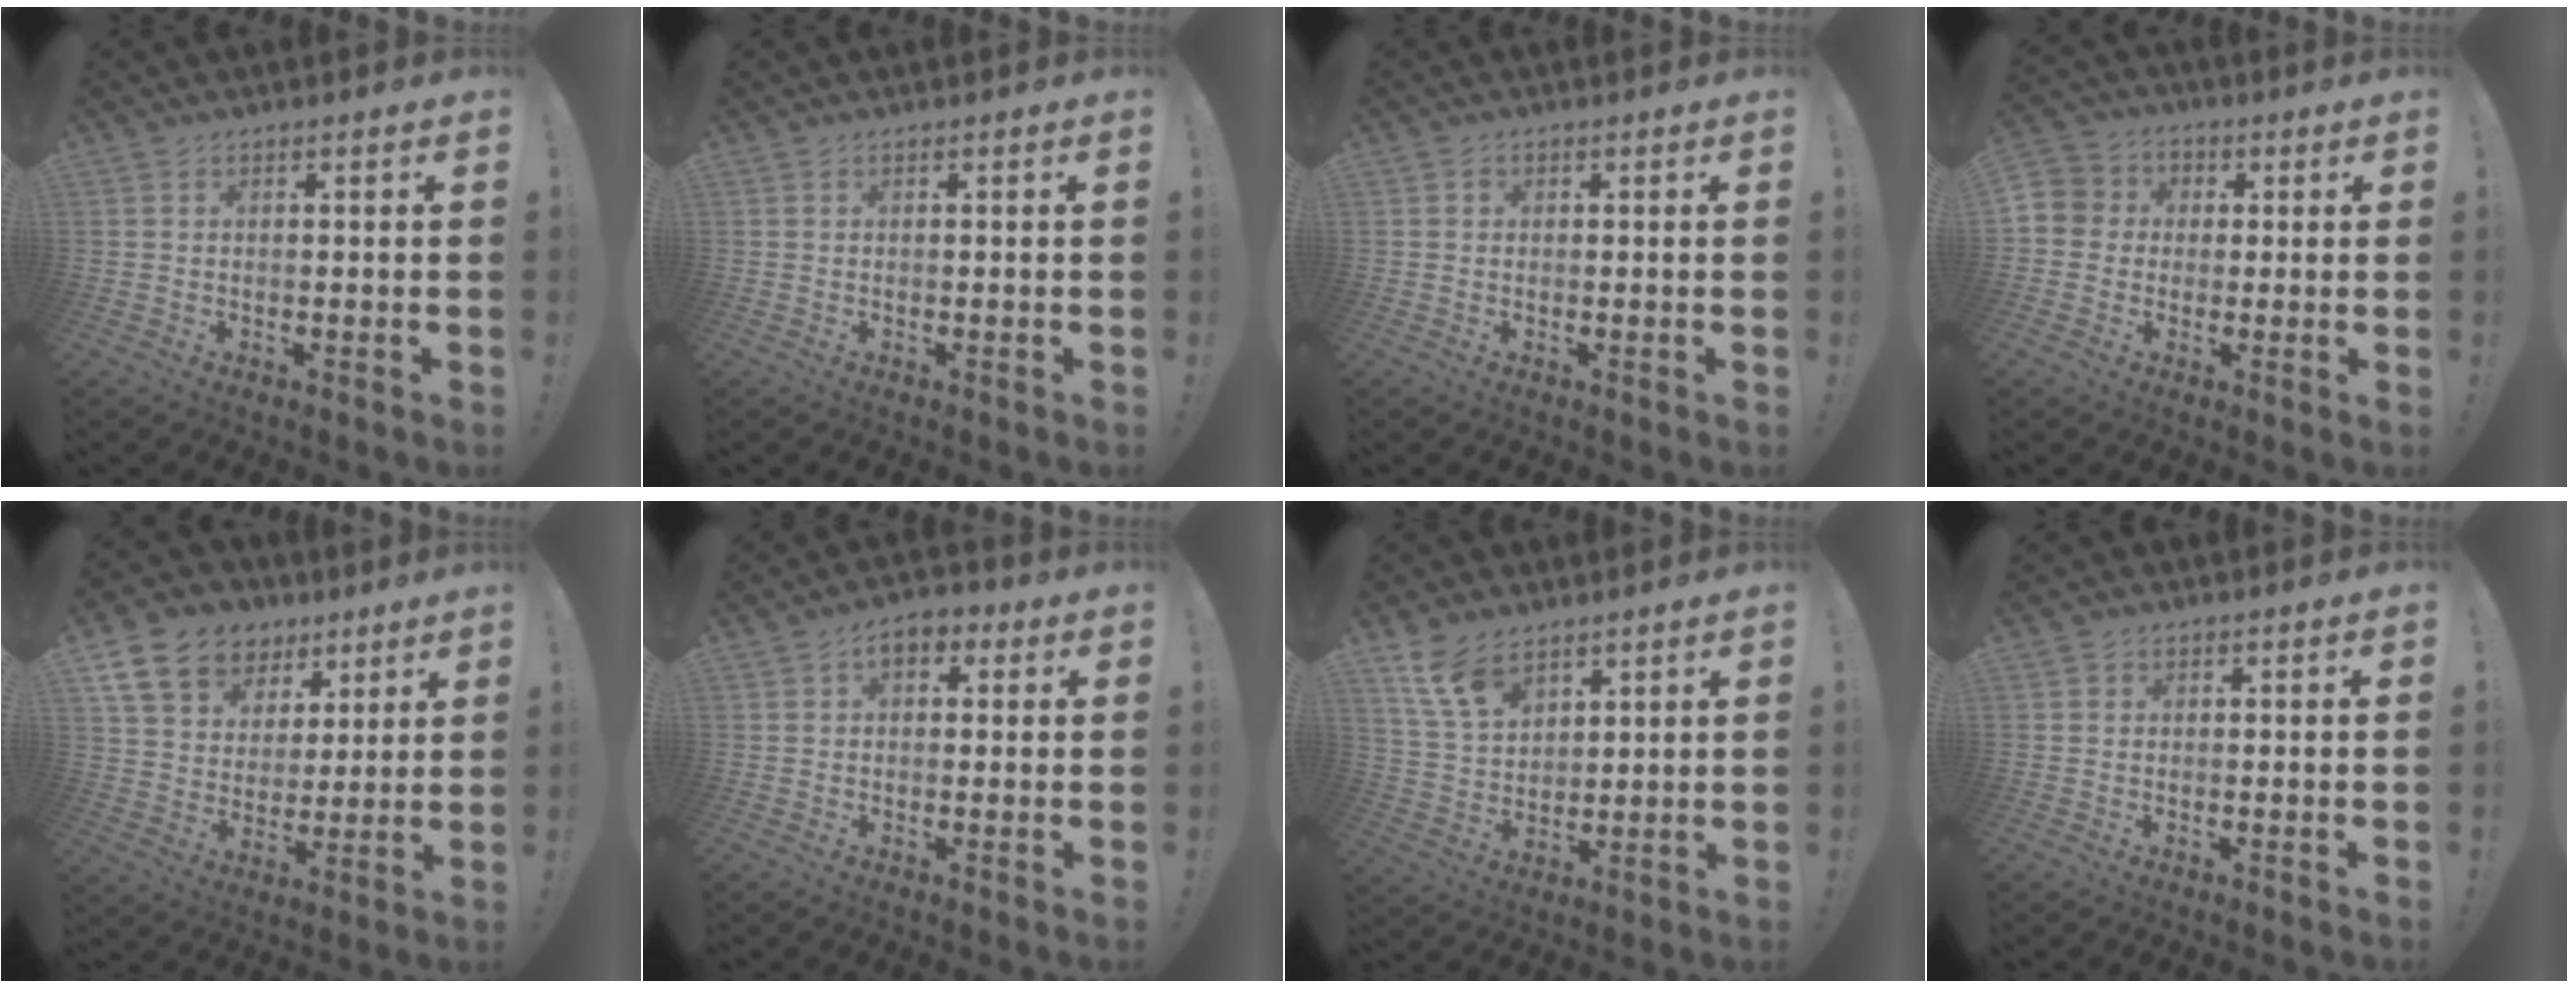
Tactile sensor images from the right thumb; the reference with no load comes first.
{"total": 0.0}
{"total": 0.7, "force": [0.2, 0.6, 0.2], "torque": [0.001, 0.000, 0.002]}
{"total": 6.4, "force": [-0.6, 6.2, 1.6], "torque": [-0.035, 0.016, -0.005]}
{"total": 14.7, "force": [8.3, 10.8, 5.6], "torque": [-0.093, -0.043, 0.164]}
{"total": 5.3, "force": [1.5, 3.5, 3.7], "torque": [-0.052, 0.006, 0.026]}
{"total": 11.2, "force": [7.4, 6.3, 5.6], "torque": [-0.115, -0.030, 0.147]}
{"total": 0.7, "force": [0.2, 0.7, 0.0], "torque": [0.001, 0.001, 0.003]}